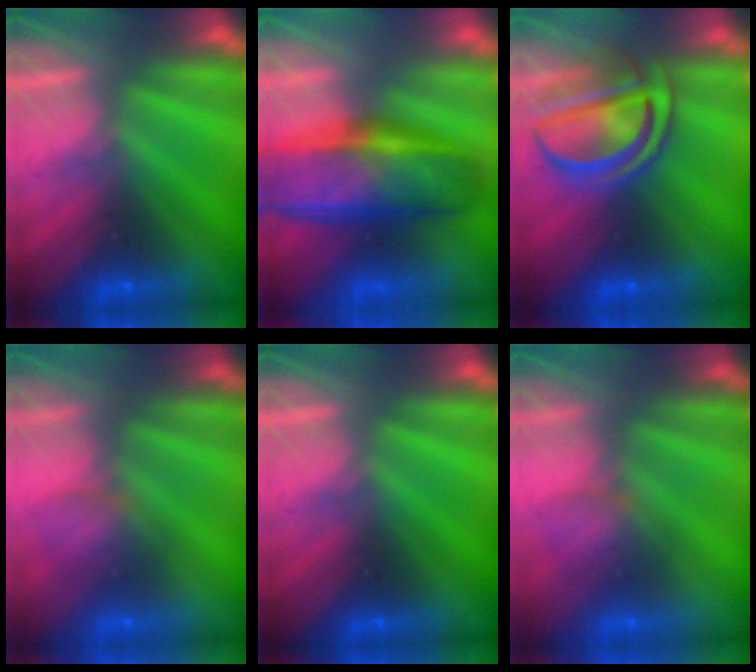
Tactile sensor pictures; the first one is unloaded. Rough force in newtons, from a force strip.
{"total": 9.4}
{"total": 6.9}
{"total": 3.0}
{"total": 0.0}
{"total": 3.0}